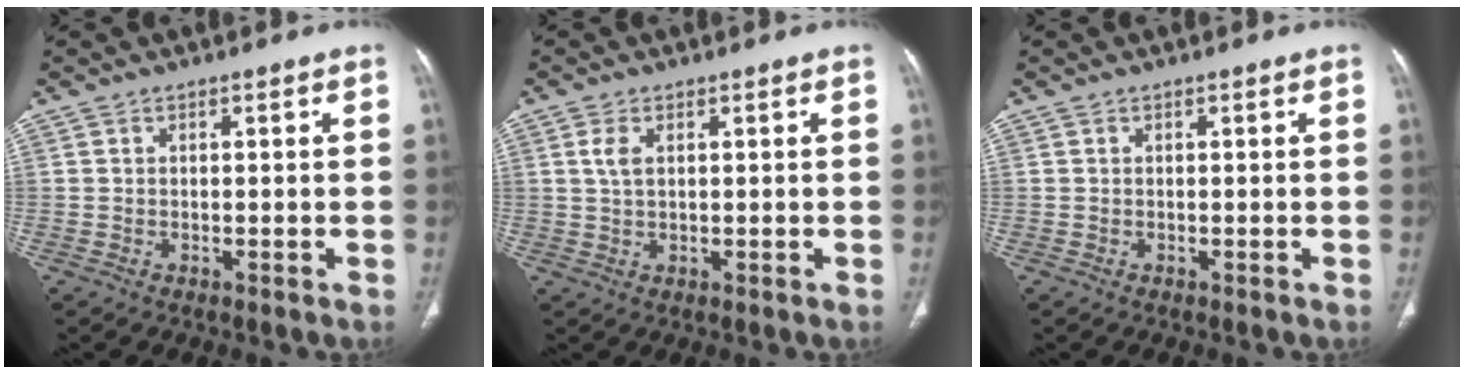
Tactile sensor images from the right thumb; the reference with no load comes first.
{"total": 2.9, "force": [1.0, 1.6, 2.3], "torque": [-0.051, 0.002, 0.022]}
{"total": 0.0}